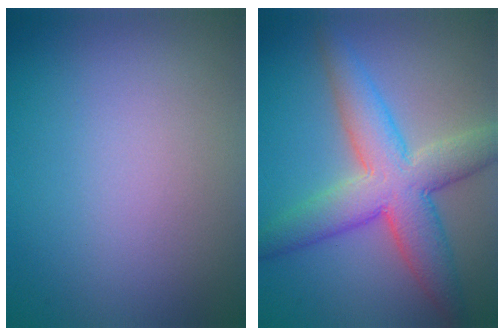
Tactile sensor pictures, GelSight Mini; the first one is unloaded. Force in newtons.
{"total": 7.4, "press": 7.3, "slide": 0.3}